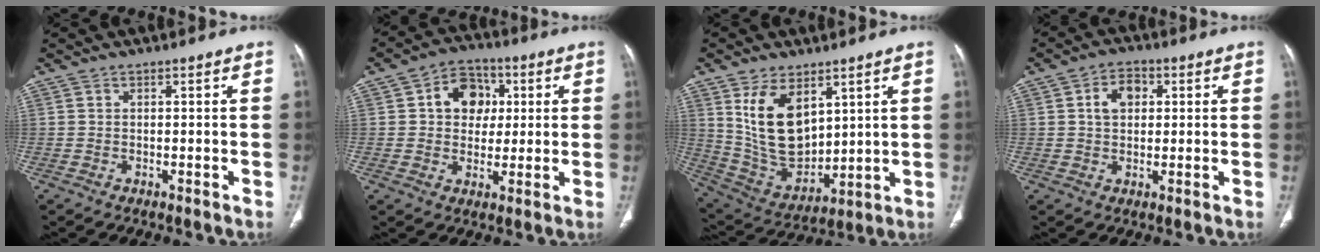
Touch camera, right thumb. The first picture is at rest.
{"total": 9.7, "force": [2.2, 7.7, 5.4], "torque": [-0.039, 0.005, 0.028]}
{"total": 15.1, "force": [5.7, 8.9, 10.8], "torque": [-0.163, -0.033, 0.135]}
{"total": 5.6, "force": [1.3, 4.0, 3.7], "torque": [-0.048, 0.009, 0.017]}